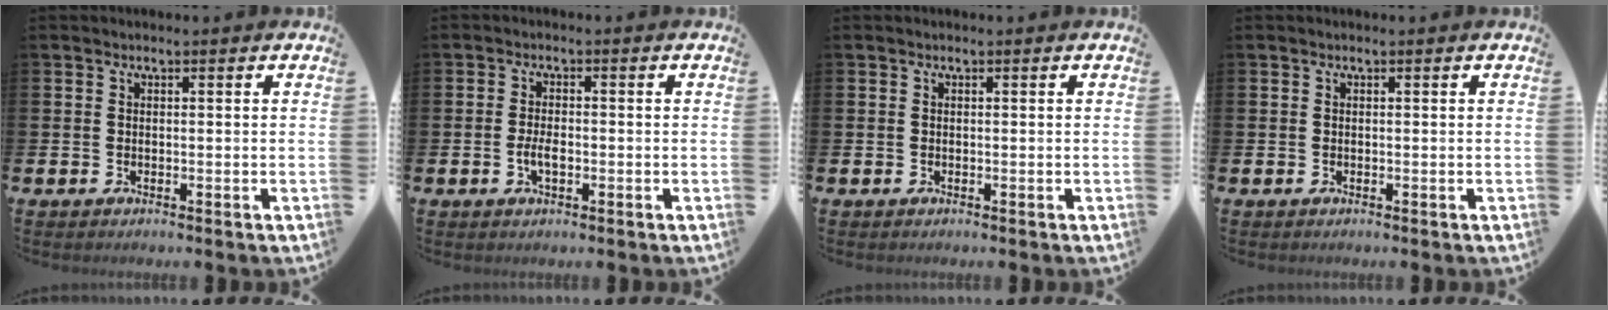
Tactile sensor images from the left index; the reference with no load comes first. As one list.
[{"total": 2.6, "force": [-0.6, 1.2, 2.2], "torque": [-0.041, 0.001, -0.012]}, {"total": 0.0}, {"total": 0.0}]